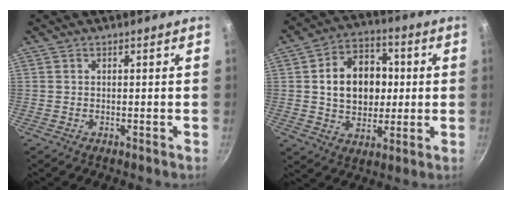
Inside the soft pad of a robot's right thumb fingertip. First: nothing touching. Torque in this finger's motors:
{"motor_torque": [-0.15, 0.55, 0.23, 0.23, 0.12]}